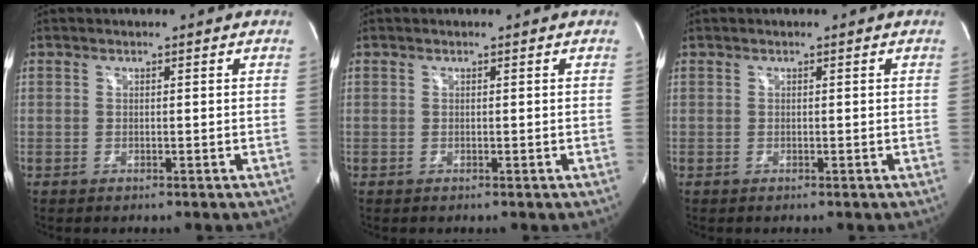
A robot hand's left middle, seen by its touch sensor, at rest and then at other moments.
{"total": 0.0}
{"total": 0.0}